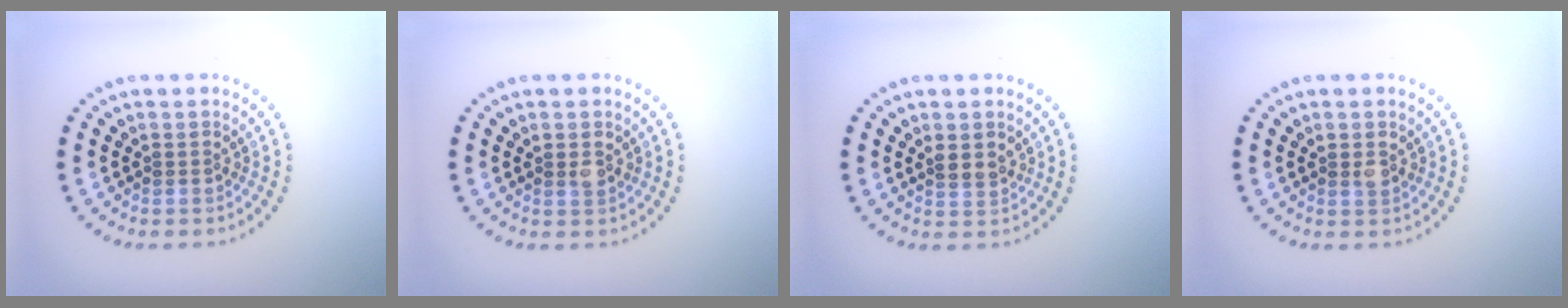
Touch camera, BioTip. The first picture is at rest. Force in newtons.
{"total": 1.0, "press": 0.9, "slide": 0.4}
{"total": 1.7, "press": 1.5, "slide": 0.7}
{"total": 1.0, "press": 0.9, "slide": 0.4}